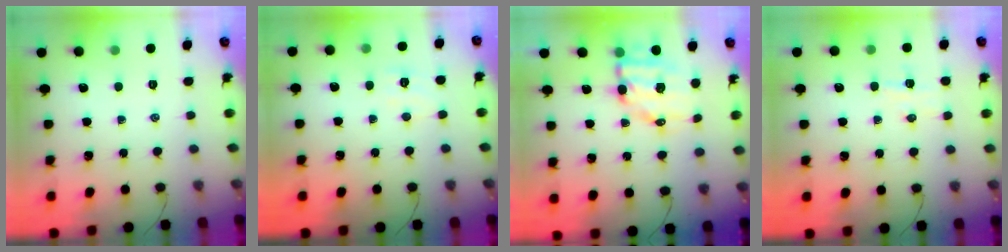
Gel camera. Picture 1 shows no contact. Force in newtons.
{"total": 4.5, "press": 4.4, "slide": 1.2}
{"total": 8.6, "press": 8.4, "slide": 1.9}
{"total": 3.8, "press": 3.7, "slide": 0.9}